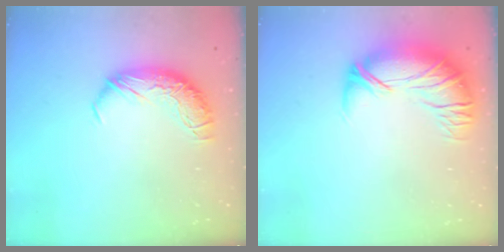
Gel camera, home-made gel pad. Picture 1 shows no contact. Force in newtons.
{"total": 2.9, "press": 0.6, "slide": 2.9}